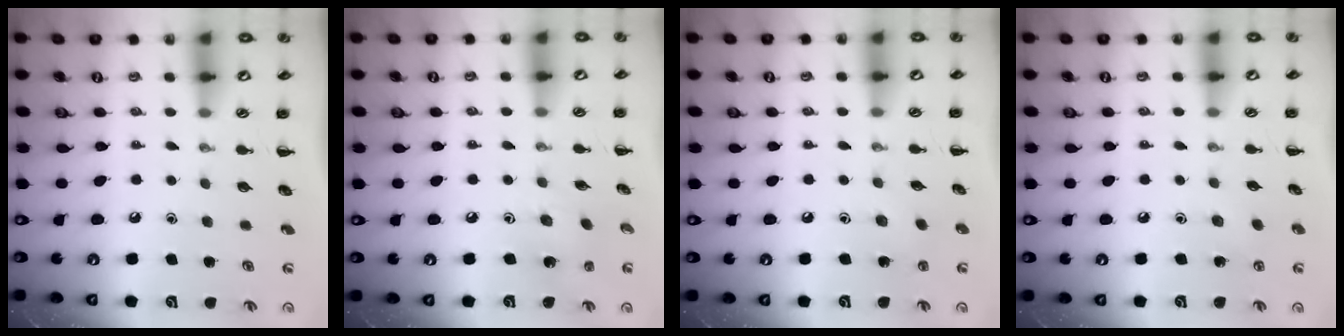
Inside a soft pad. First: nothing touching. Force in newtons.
{"total": 1.7, "press": 1.7, "slide": 0.5}
{"total": 2.8, "press": 2.7, "slide": 0.9}
{"total": 3.0, "press": 2.9, "slide": 0.8}